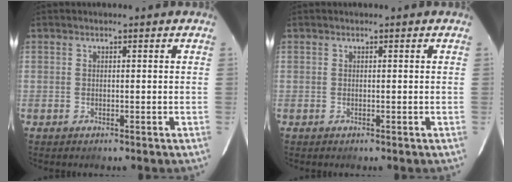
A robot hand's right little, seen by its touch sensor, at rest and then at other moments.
{"total": 0.0}